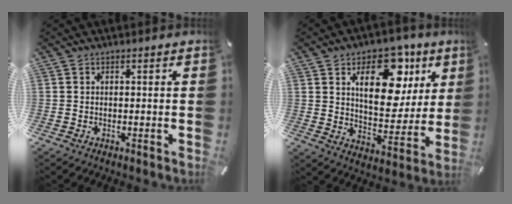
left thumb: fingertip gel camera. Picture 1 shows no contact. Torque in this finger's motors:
{"motor_torque": [1.10, 1.10, 1.82, -0.96, 0.20]}